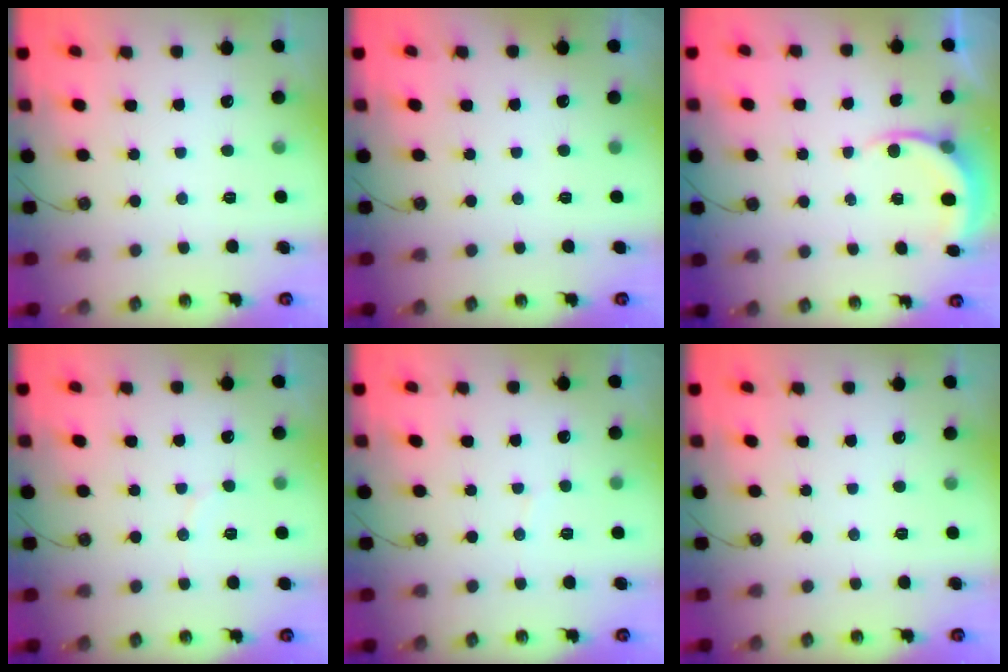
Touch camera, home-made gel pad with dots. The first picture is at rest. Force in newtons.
{"total": 1.1, "press": 0.6, "slide": 0.9}
{"total": 5.5, "press": 5.5, "slide": 0.2}
{"total": 2.9, "press": 2.9, "slide": 0.3}
{"total": 2.8, "press": 2.8, "slide": 0.2}
{"total": 0.0}